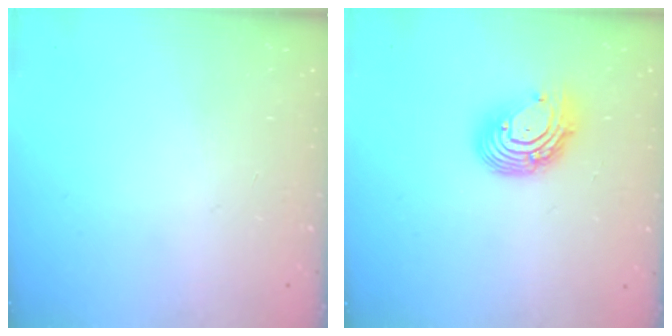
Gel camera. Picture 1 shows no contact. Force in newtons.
{"total": 11.5, "press": 11.5, "slide": 1.1}